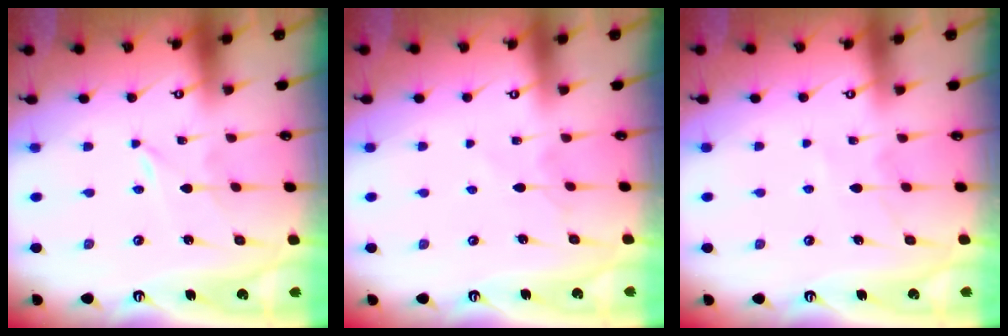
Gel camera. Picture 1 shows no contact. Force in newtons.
{"total": 5.1, "press": 5.0, "slide": 0.7}
{"total": 4.6, "press": 4.5, "slide": 0.6}